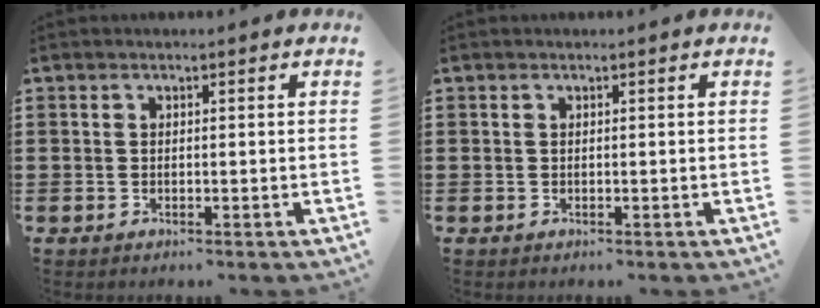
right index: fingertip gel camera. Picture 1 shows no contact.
{"total": 0.0}